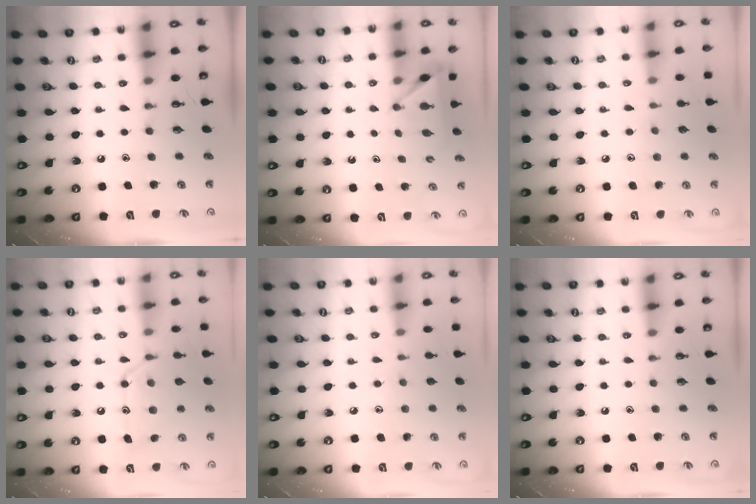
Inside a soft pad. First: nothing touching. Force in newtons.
{"total": 4.9, "press": 4.9, "slide": 0.2}
{"total": 4.8, "press": 4.8, "slide": 0.4}
{"total": 16.5, "press": 16.5, "slide": 1.3}
{"total": 6.5, "press": 6.5, "slide": 0.6}
{"total": 0.0}